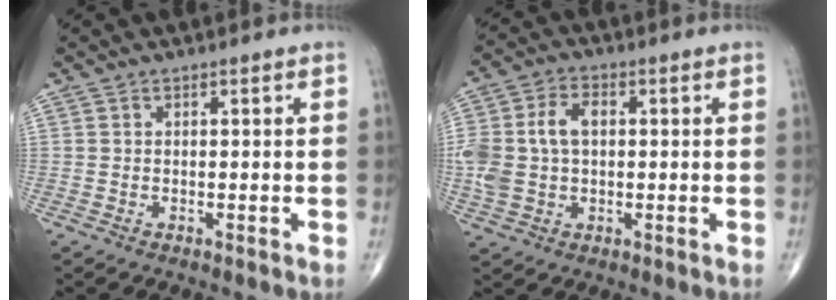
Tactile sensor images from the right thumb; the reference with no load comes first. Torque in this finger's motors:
{"motor_torque": [1.47, 1.35, 1.07, -0.12, 0.13]}